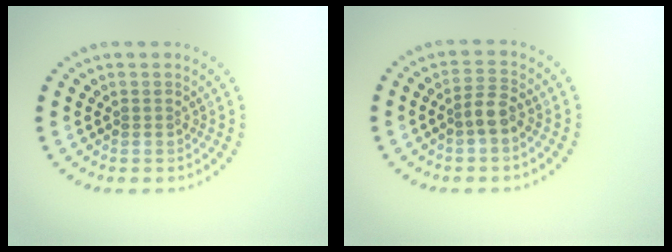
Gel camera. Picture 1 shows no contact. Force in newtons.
{"total": 2.1, "press": 1.9, "slide": 0.9}